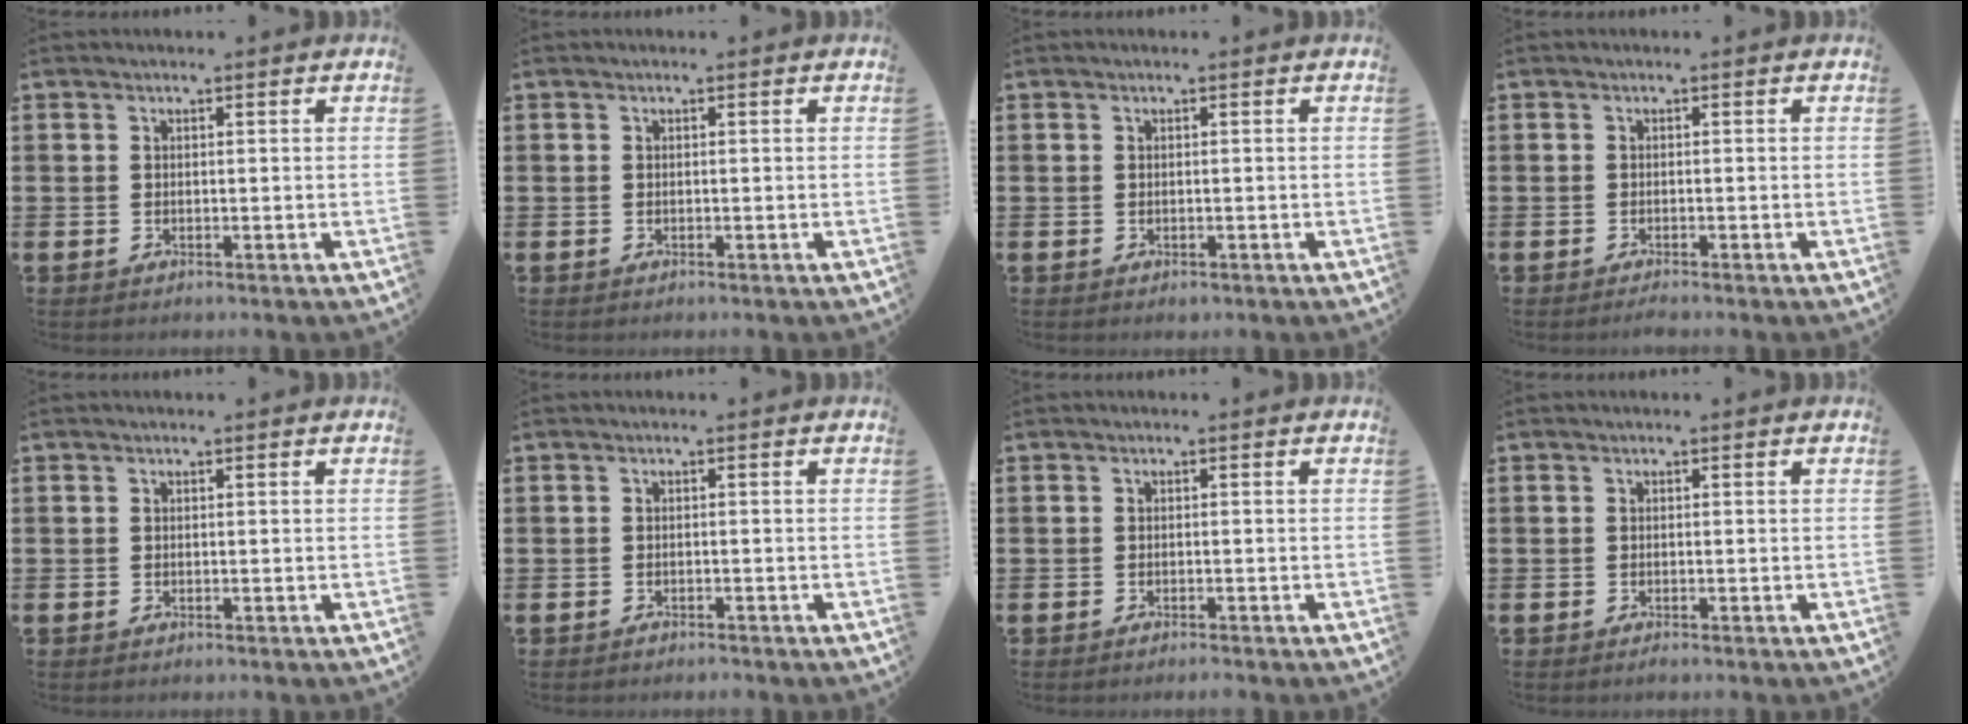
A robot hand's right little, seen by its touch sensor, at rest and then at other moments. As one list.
[{"total": 0.0}, {"total": 0.0}, {"total": 0.6, "force": [-0.5, 0.0, 0.3], "torque": [-0.006, -0.003, -0.010]}, {"total": 0.0}, {"total": 0.5, "force": [-0.5, 0.1, 0.0], "torque": [0.007, -0.006, -0.012]}, {"total": 0.6, "force": [-0.5, 0.0, 0.3], "torque": [-0.005, -0.004, -0.009]}, {"total": 0.0}]